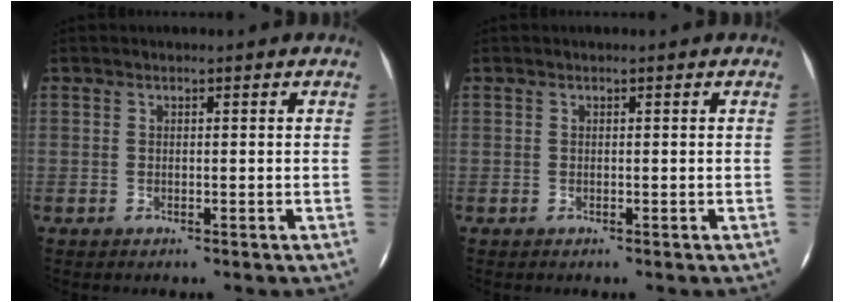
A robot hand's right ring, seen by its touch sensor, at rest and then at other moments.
{"total": 0.0}